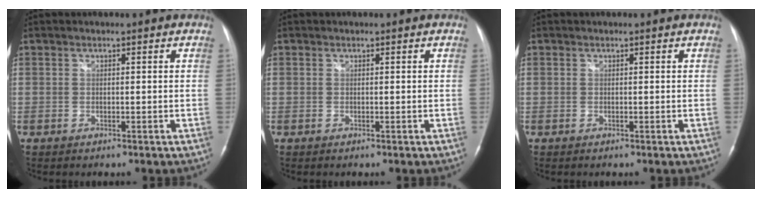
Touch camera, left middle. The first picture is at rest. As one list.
[{"total": 0.0}, {"total": 0.0}]